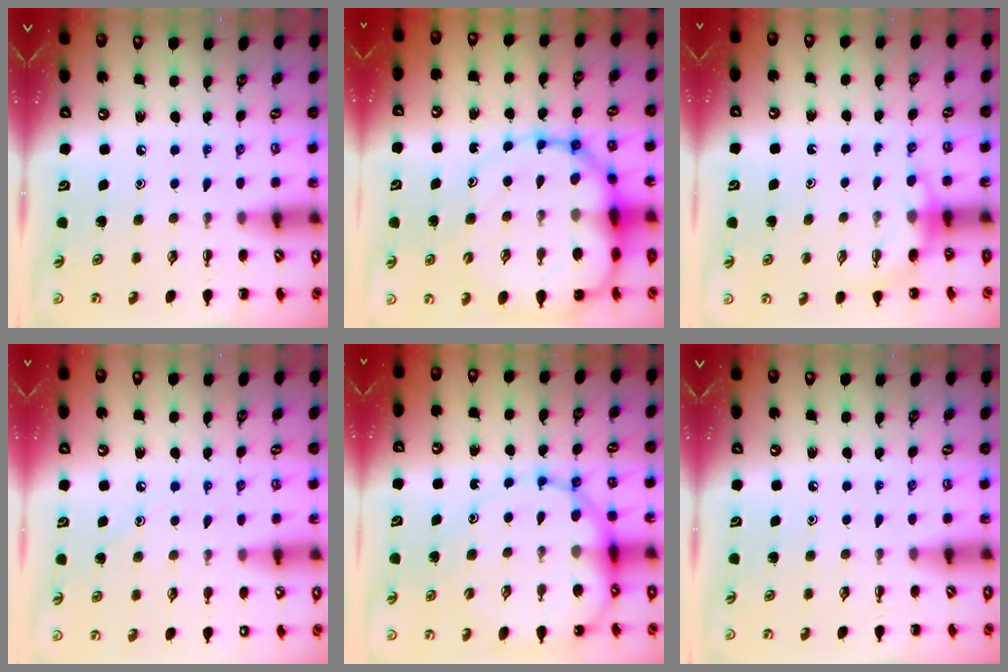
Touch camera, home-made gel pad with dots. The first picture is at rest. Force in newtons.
{"total": 18.5, "press": 18.0, "slide": 4.6}
{"total": 5.6, "press": 5.4, "slide": 1.3}
{"total": 7.2, "press": 6.9, "slide": 2.0}
{"total": 16.2, "press": 15.6, "slide": 4.3}
{"total": 0.0}